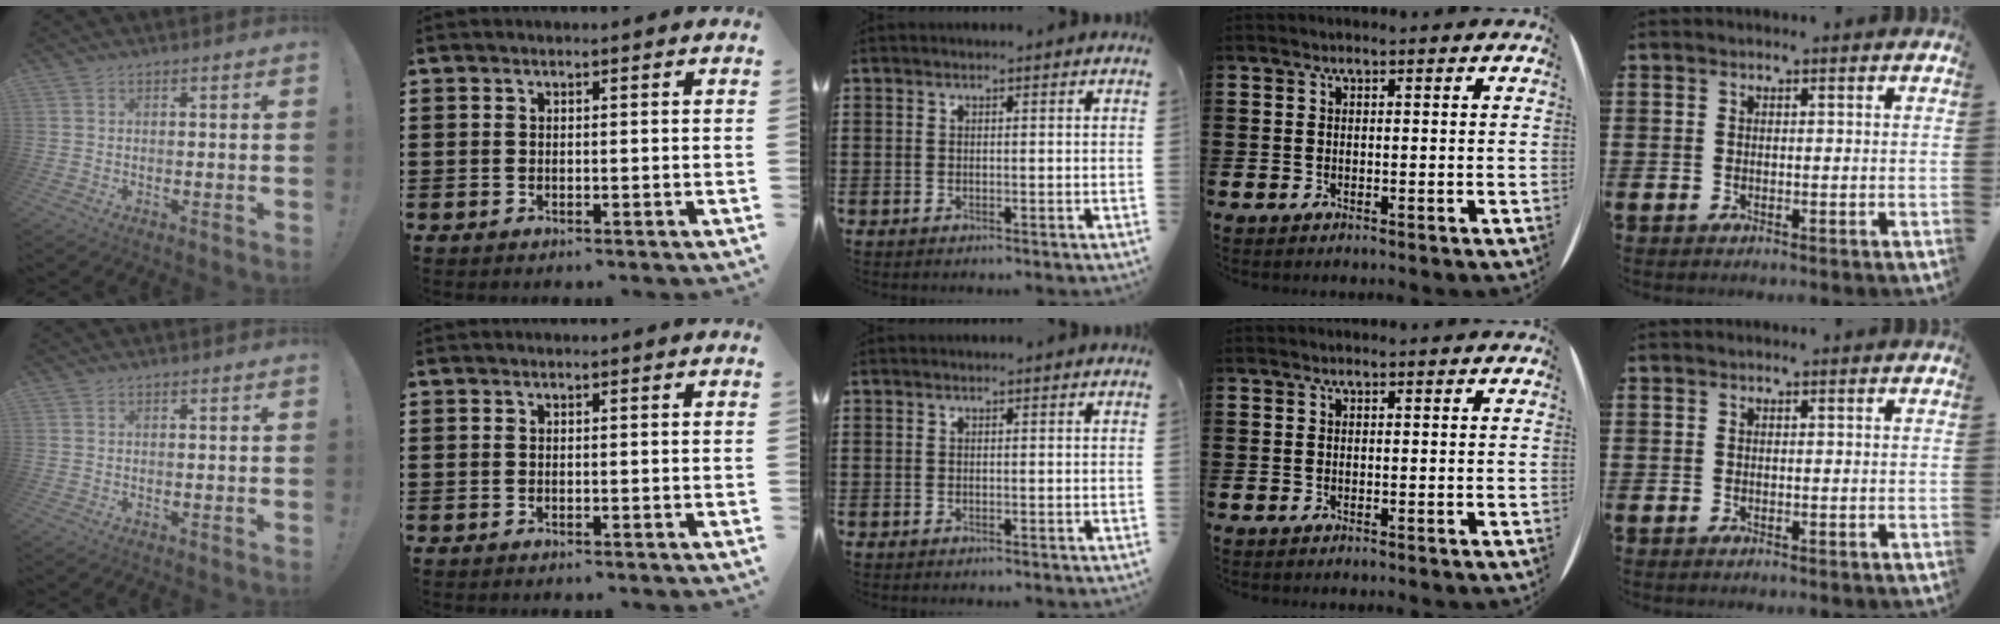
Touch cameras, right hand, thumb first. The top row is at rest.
{}